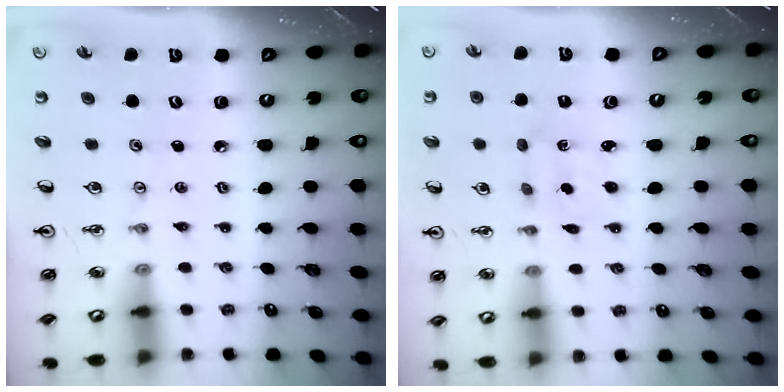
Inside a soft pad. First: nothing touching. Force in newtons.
{"total": 1.7, "press": 1.6, "slide": 0.5}